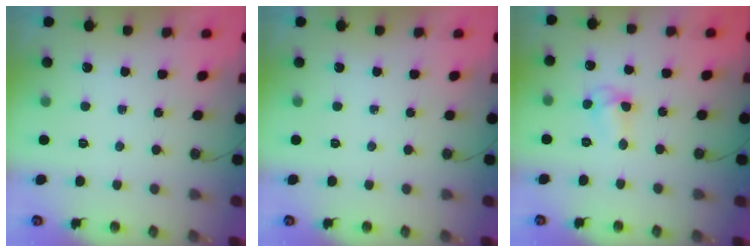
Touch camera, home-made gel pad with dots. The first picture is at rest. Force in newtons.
{"total": 0.0}
{"total": 5.2, "press": 5.2, "slide": 0.5}